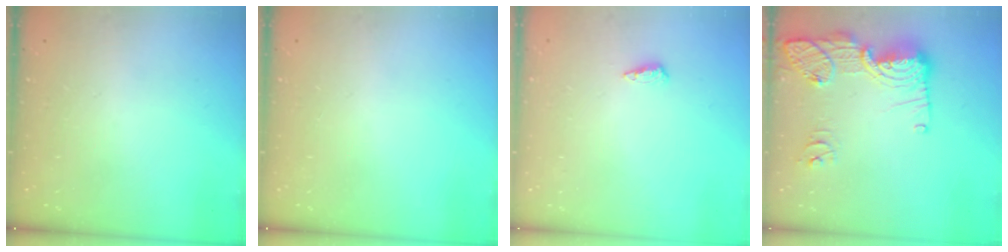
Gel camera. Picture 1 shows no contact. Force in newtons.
{"total": 0.0}
{"total": 6.1, "press": 6.0, "slide": 1.0}
{"total": 17.6, "press": 17.3, "slide": 3.3}